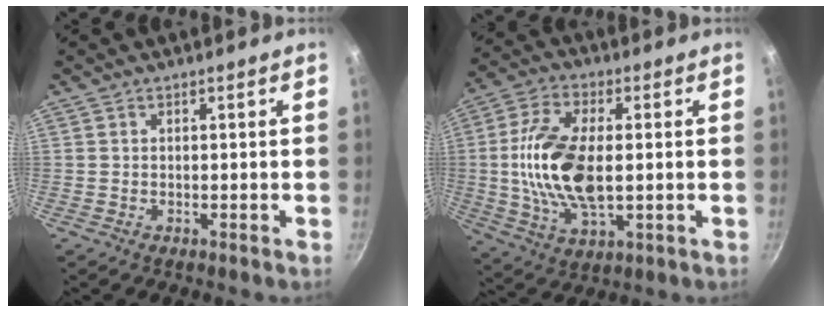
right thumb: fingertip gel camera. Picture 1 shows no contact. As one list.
[{"total": 15.9, "force": [0.3, 8.2, 13.6], "torque": [-0.265, 0.008, 0.002]}]